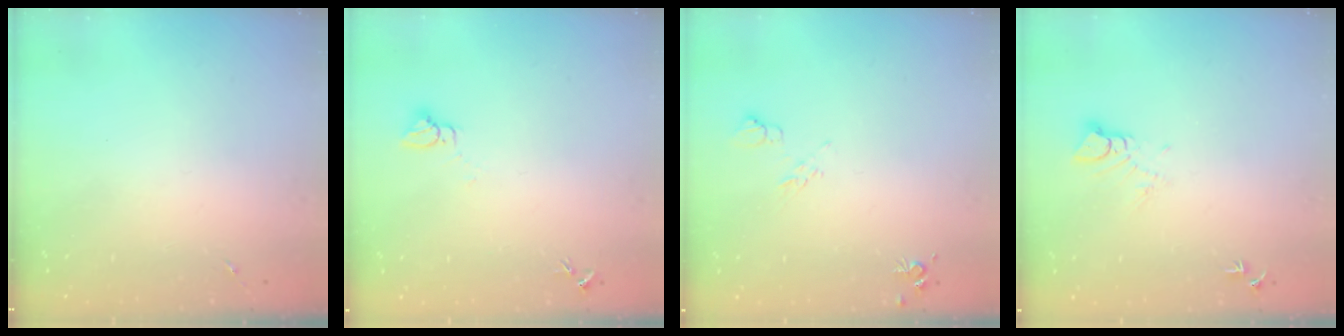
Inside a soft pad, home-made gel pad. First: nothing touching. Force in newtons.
{"total": 3.2, "press": 3.2, "slide": 0.1}
{"total": 6.4, "press": 6.3, "slide": 1.1}
{"total": 4.7, "press": 4.7, "slide": 0.3}